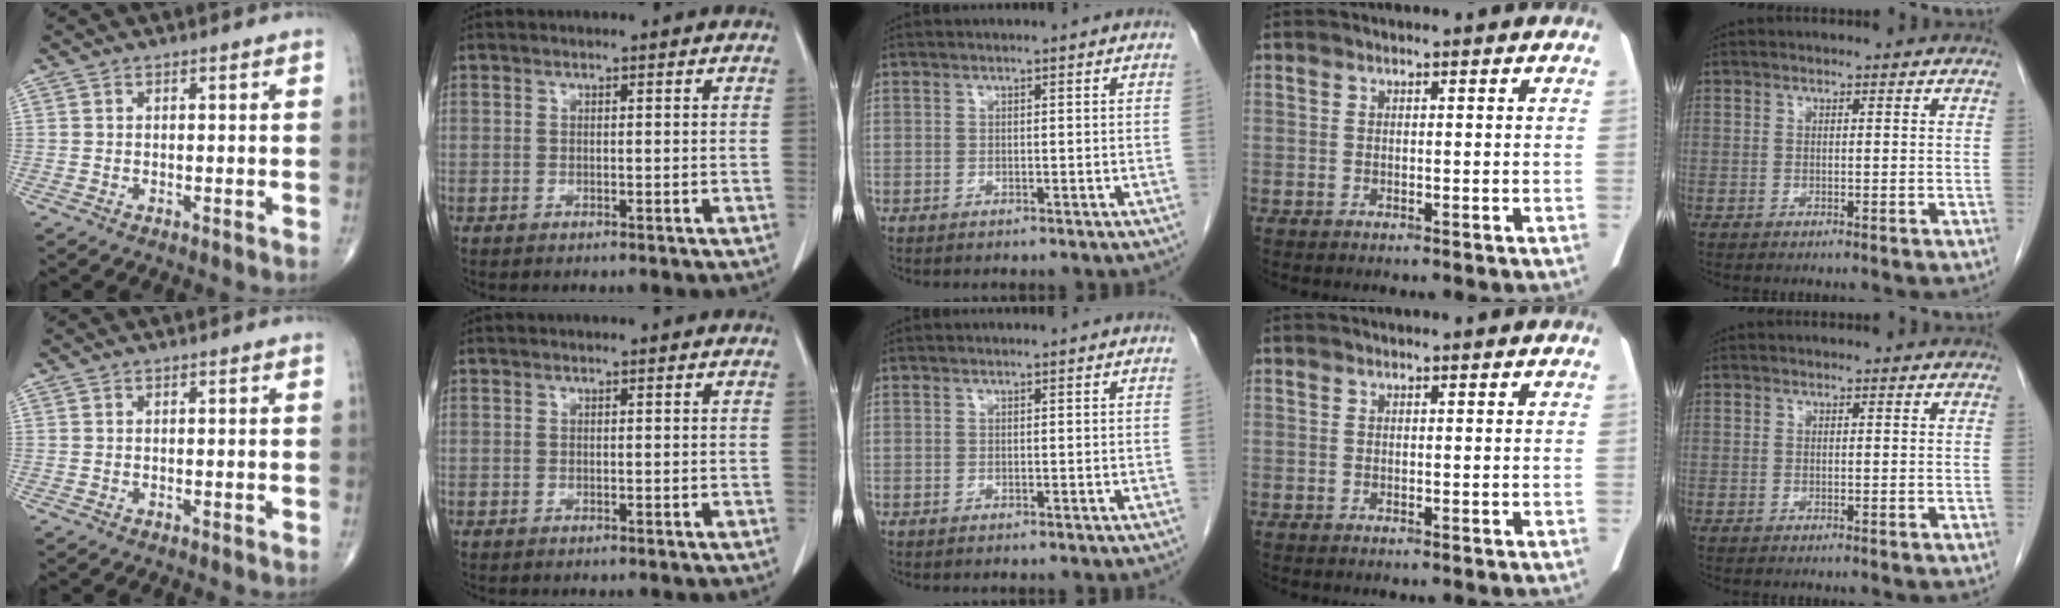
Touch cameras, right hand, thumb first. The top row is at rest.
{}